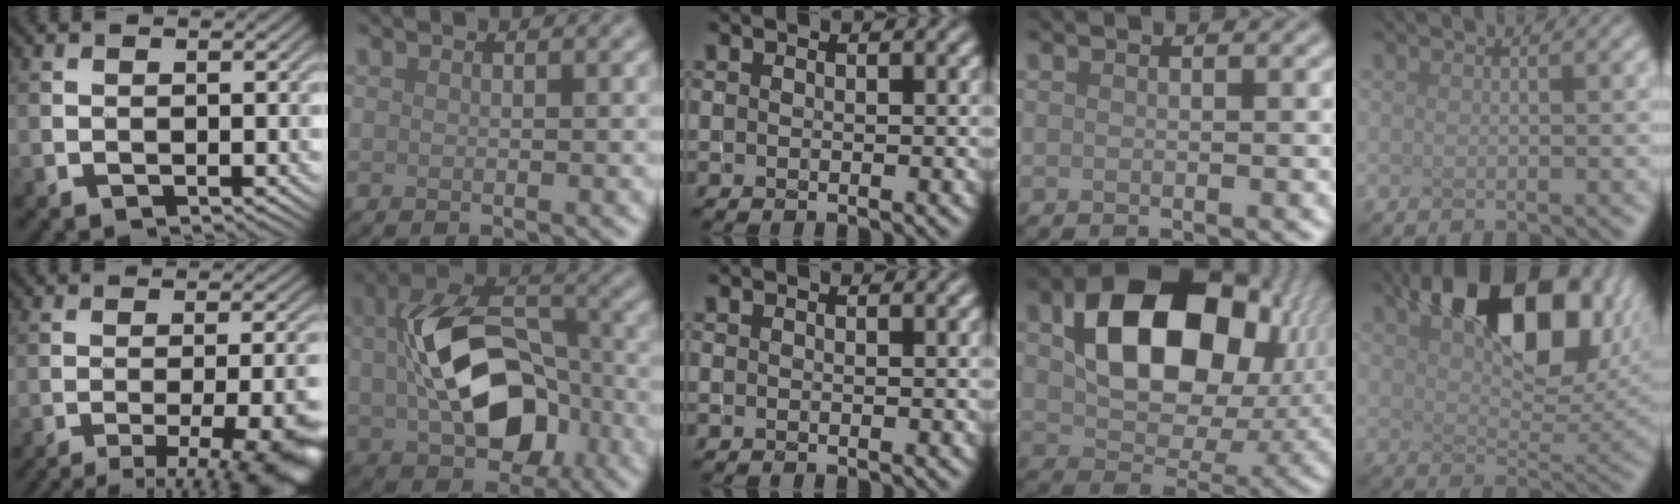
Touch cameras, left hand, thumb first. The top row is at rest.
{"thumb": {"total": 12.6, "force": [-8.6, 2.8, 8.8], "torque": [-0.101, -0.004, -0.103]}, "index": {"total": 11.3, "force": [-0.4, 7.5, 8.4], "torque": [-0.147, -0.001, -0.002]}, "ring": {"total": 13.7, "force": [3.0, 9.3, 9.6], "torque": [-0.156, 0.002, 0.056]}, "little": {"total": 9.9, "force": [3.5, 5.3, 7.6], "torque": [-0.139, -0.004, 0.105]}}